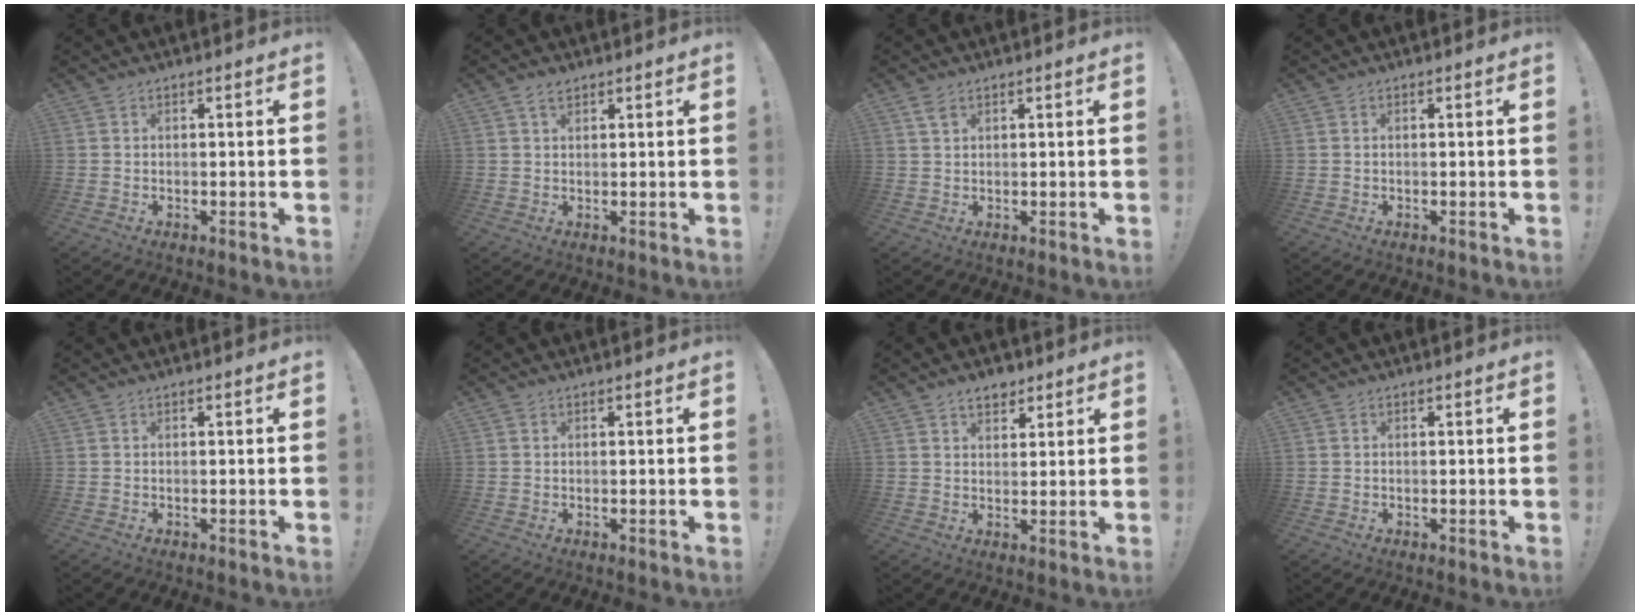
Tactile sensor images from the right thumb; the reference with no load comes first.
{"total": 2.3, "force": [1.6, 1.2, 1.1], "torque": [-0.015, -0.004, 0.028]}
{"total": 2.5, "force": [1.6, 1.2, 1.5], "torque": [-0.021, -0.006, 0.028]}
{"total": 0.0}
{"total": 0.0}
{"total": 0.0}
{"total": 4.9, "force": [3.4, 3.0, 1.8], "torque": [-0.015, -0.015, 0.060]}
{"total": 0.0}